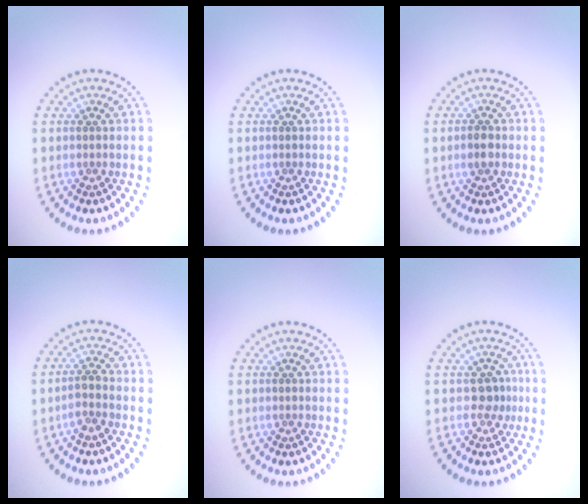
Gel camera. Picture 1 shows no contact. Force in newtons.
{"total": 0.0}
{"total": 1.4, "press": 1.4, "slide": 0.2}
{"total": 1.9, "press": 1.6, "slide": 1.1}
{"total": 0.0}
{"total": 1.8, "press": 1.5, "slide": 1.1}